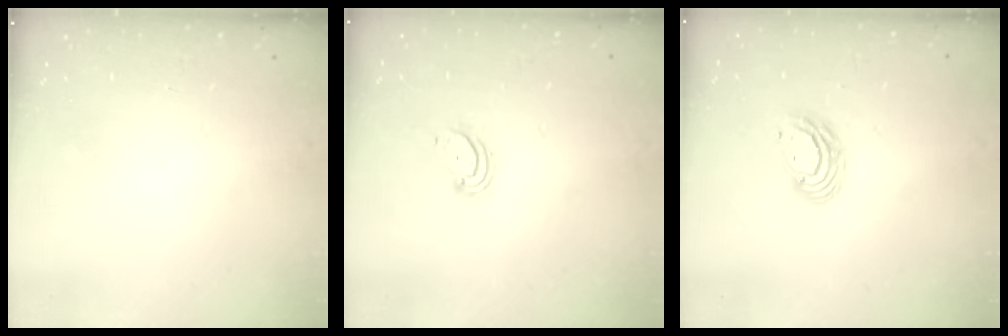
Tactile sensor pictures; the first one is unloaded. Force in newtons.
{"total": 2.2, "press": 2.2, "slide": 0.3}
{"total": 6.7, "press": 6.7, "slide": 0.6}